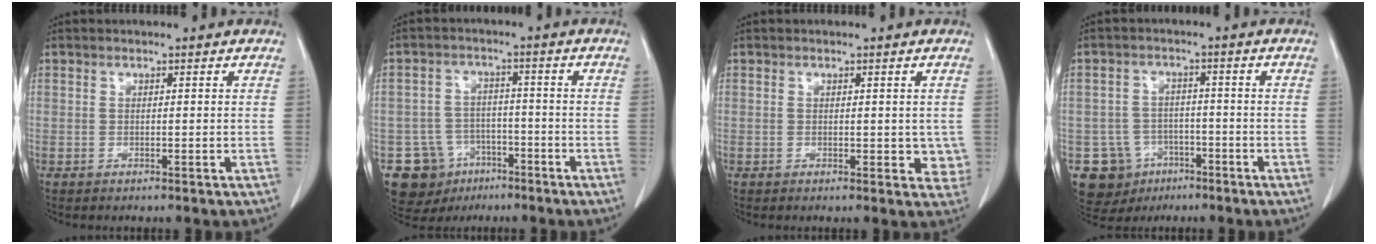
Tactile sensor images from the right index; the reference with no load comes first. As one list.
[{"total": 9.3, "force": [-4.8, 7.9, 1.3], "torque": [-0.031, 0.022, -0.065]}, {"total": 3.2, "force": [-0.1, 2.0, 2.4], "torque": [-0.010, -0.002, -0.001]}, {"total": 8.4, "force": [-3.8, 7.5, 1.1], "torque": [-0.028, 0.011, -0.048]}]